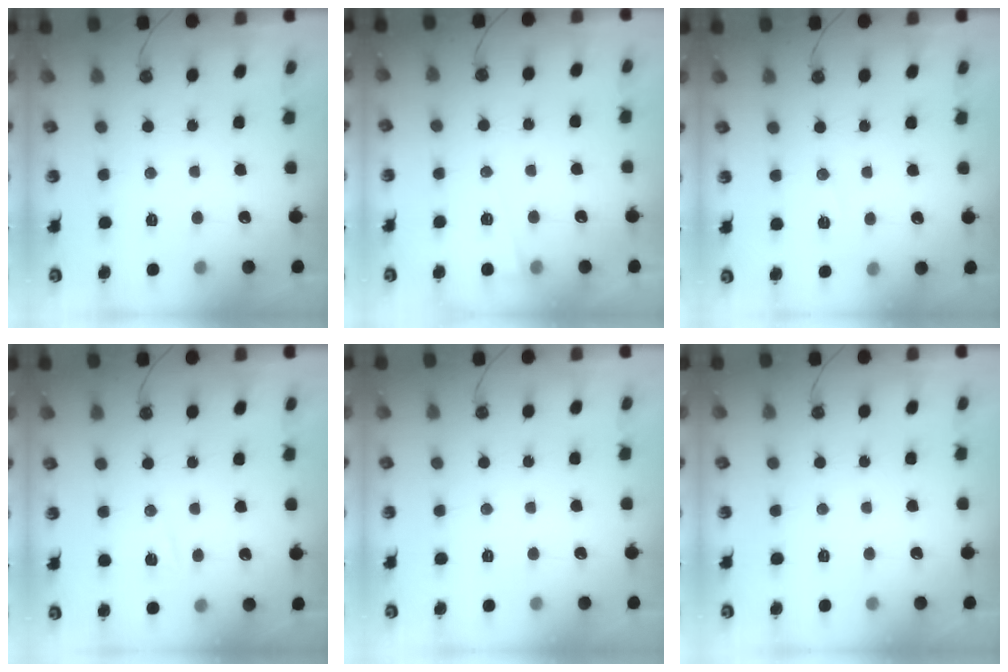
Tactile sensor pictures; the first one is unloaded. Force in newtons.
{"total": 3.0, "press": 2.8, "slide": 1.1}
{"total": 7.2, "press": 5.7, "slide": 4.3}
{"total": 4.9, "press": 4.5, "slide": 2.0}
{"total": 0.0}
{"total": 0.0}